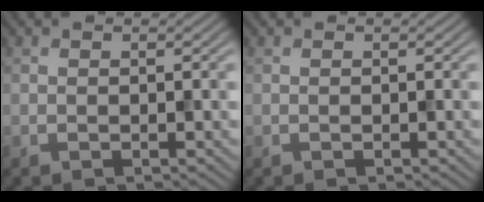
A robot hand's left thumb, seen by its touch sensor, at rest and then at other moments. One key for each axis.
{"total": 0.0}